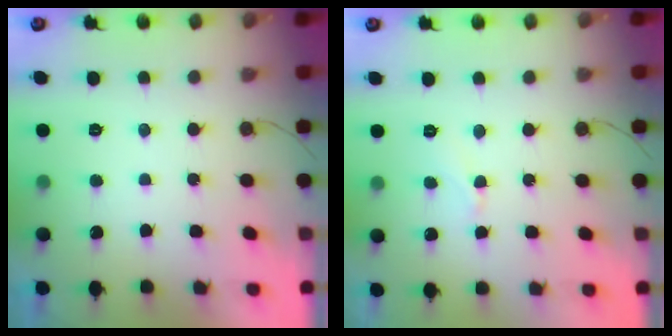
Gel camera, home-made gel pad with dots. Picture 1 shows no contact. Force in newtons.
{"total": 4.1, "press": 4.1, "slide": 0.4}